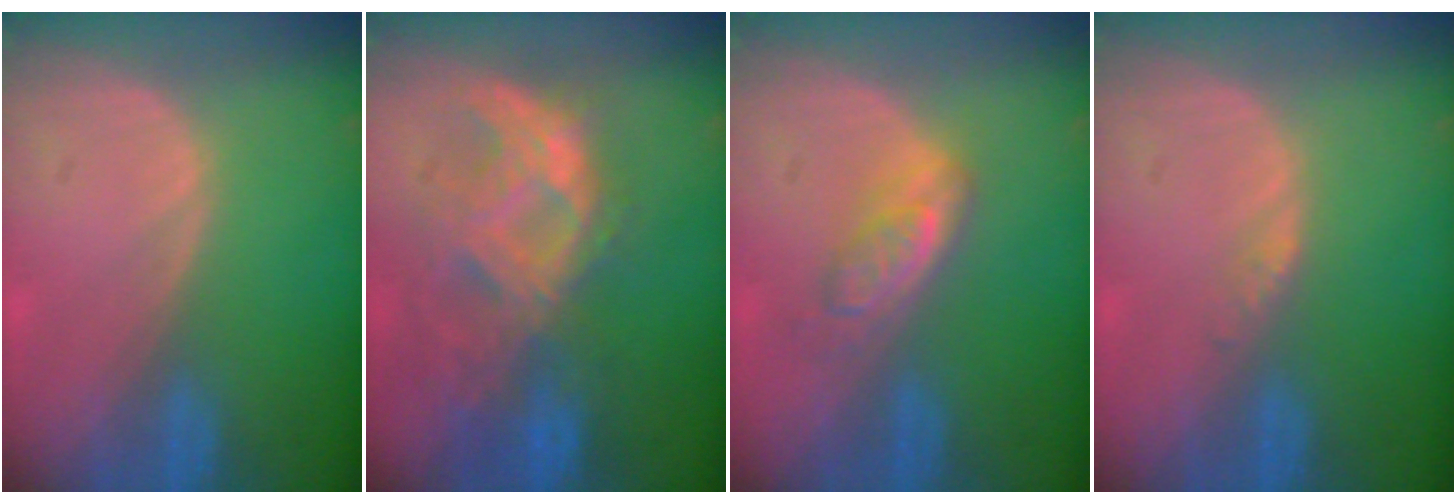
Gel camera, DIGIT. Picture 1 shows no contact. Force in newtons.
{"total": 9.3, "press": 8.8, "slide": 2.9}
{"total": 4.5, "press": 4.4, "slide": 1.1}
{"total": 1.1, "press": 1.1, "slide": 0.1}